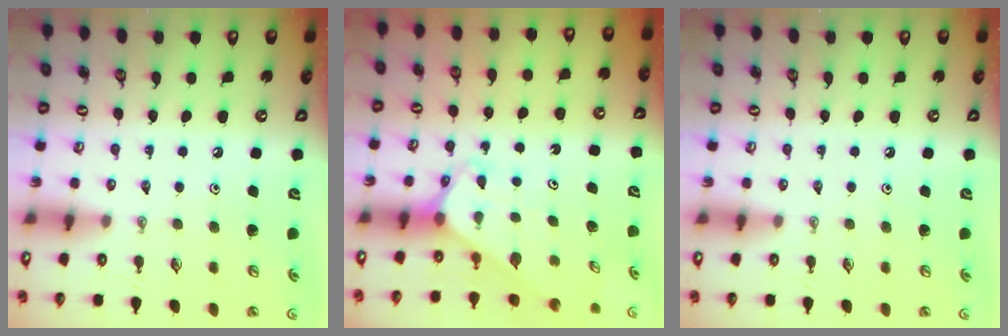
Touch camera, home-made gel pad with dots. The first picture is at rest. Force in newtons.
{"total": 2.5, "press": 2.5, "slide": 0.2}
{"total": 0.0}